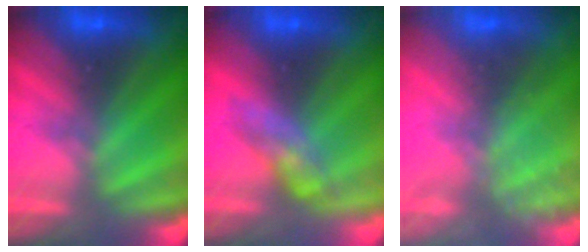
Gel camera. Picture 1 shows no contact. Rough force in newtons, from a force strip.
{"total": 2.7}
{"total": 2.4}